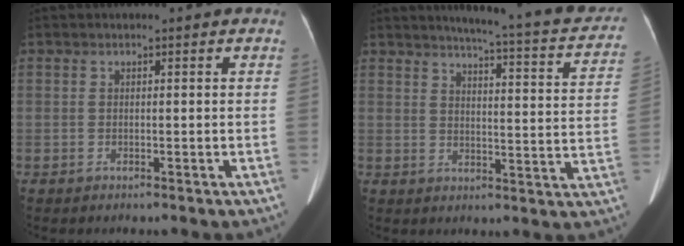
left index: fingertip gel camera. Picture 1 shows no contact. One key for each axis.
{"total": 18.9, "fx": 16.7, "fy": 1.7, "fz": 8.6, "tx": -0.104, "ty": -0.040, "tz": 0.185}